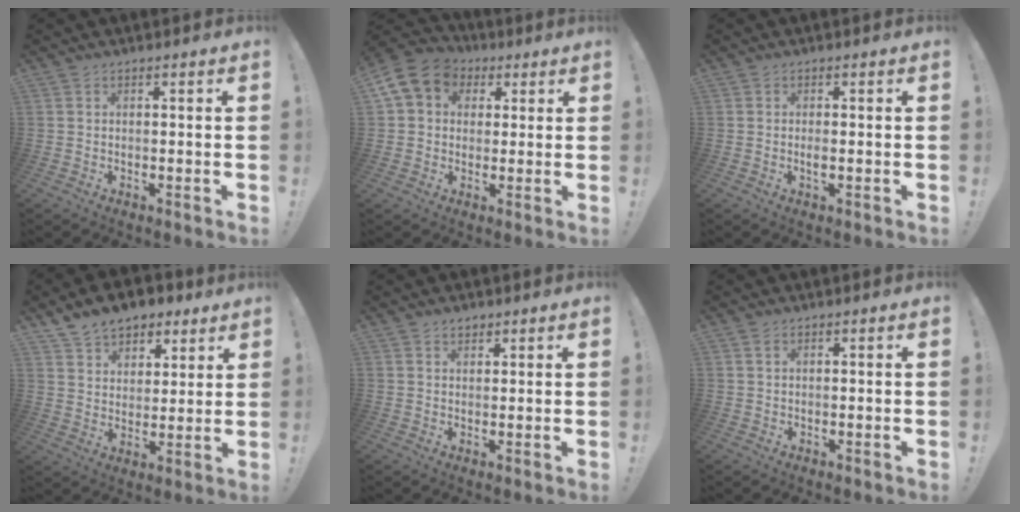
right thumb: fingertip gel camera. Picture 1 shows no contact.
{"total": 10.6, "force": [3.1, 8.9, 4.8], "torque": [-0.074, -0.007, 0.063]}
{"total": 1.2, "force": [-0.5, 0.3, 1.1], "torque": [-0.020, 0.000, -0.009]}
{"total": 10.6, "force": [8.0, 6.3, 3.0], "torque": [-0.047, -0.052, 0.154]}
{"total": 2.0, "force": [1.6, 1.1, 0.4], "torque": [0.005, -0.009, 0.028]}
{"total": 1.1, "force": [0.7, 0.5, 0.8], "torque": [-0.007, -0.002, 0.011]}